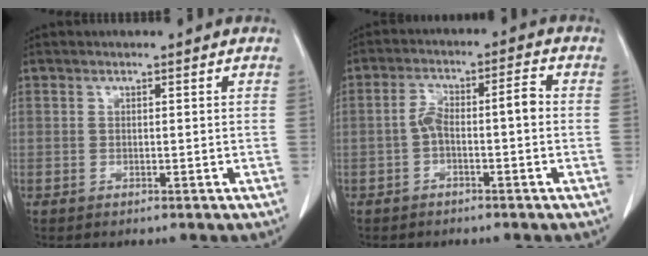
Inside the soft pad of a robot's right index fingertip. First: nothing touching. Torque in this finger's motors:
{"motor_torque": [0.16, 0.01, 0.11, 0.03]}